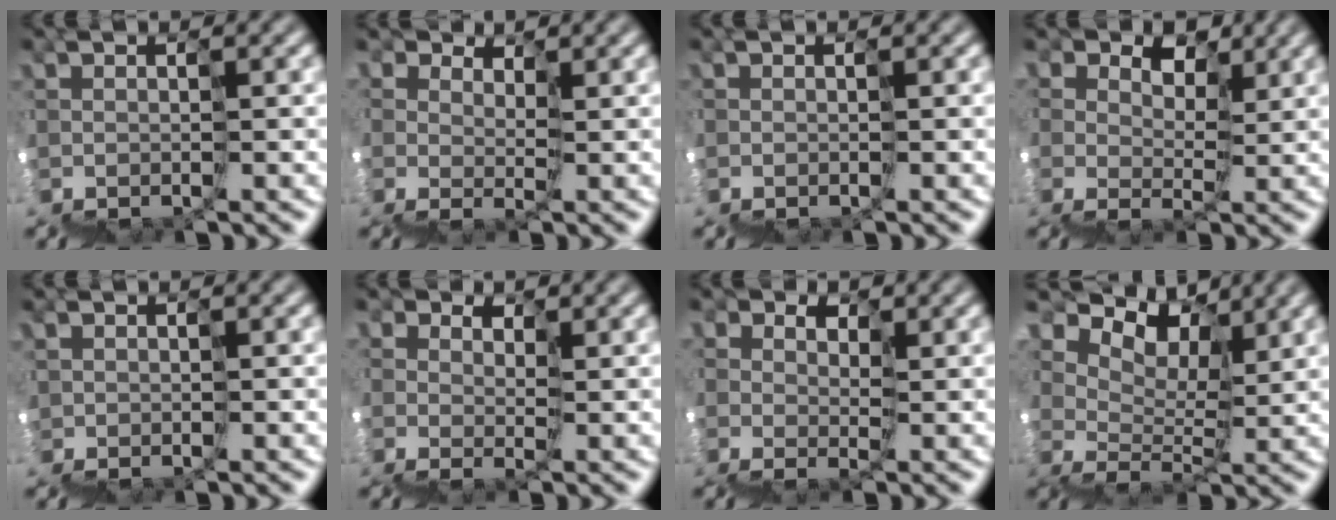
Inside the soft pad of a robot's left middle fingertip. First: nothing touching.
{"total": 2.4, "force": [1.9, 1.5, 0.3], "torque": [0.001, 0.009, 0.043]}
{"total": 0.6, "force": [-0.5, 0.3, 0.1], "torque": [-0.003, -0.003, -0.009]}
{"total": 5.2, "force": [3.3, 3.7, 1.5], "torque": [-0.013, 0.017, 0.068]}
{"total": 1.1, "force": [0.0, 1.0, 0.3], "torque": [-0.010, -0.007, 0.004]}
{"total": 2.4, "force": [0.8, 2.0, 1.1], "torque": [-0.012, -0.002, 0.016]}
{"total": 3.1, "force": [1.0, 2.5, 1.5], "torque": [-0.016, -0.001, 0.017]}
{"total": 5.7, "force": [5.6, 1.1, -0.6], "torque": [0.017, 0.024, 0.092]}